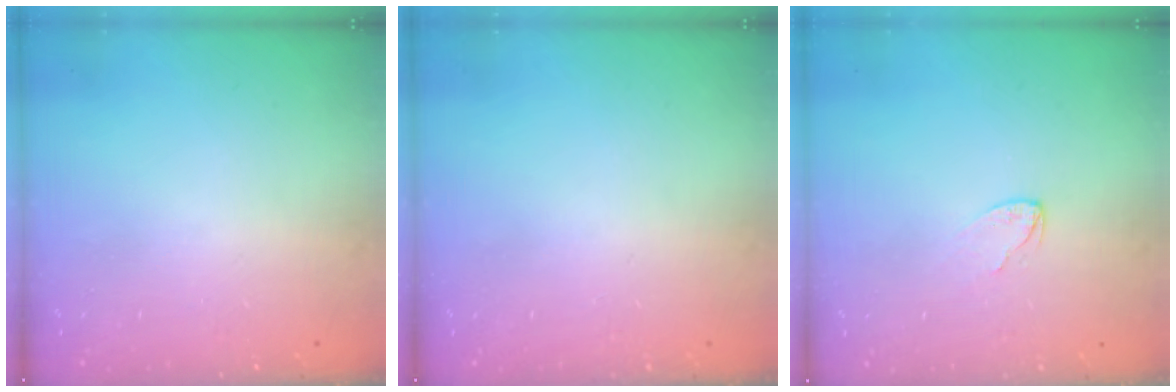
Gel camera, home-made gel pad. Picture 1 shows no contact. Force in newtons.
{"total": 0.0}
{"total": 3.0, "press": 3.0, "slide": 0.3}